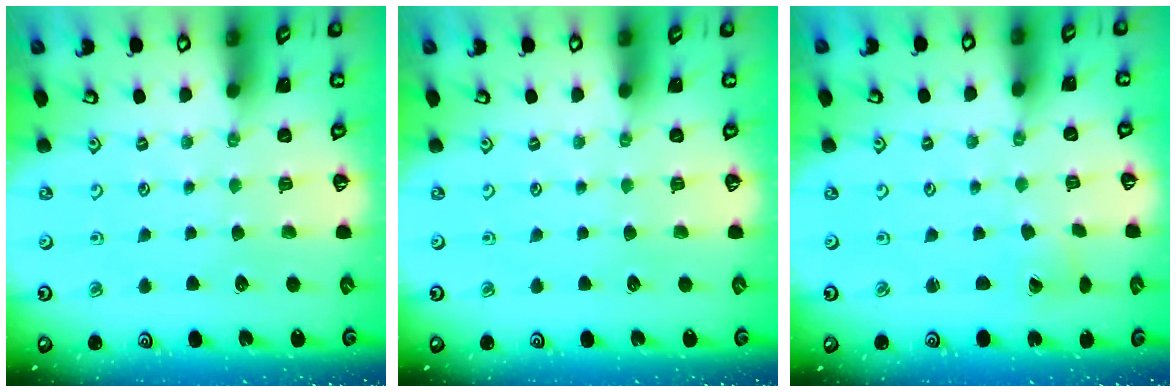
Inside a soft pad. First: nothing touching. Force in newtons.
{"total": 0.0}
{"total": 1.0, "press": 1.0, "slide": 0.0}